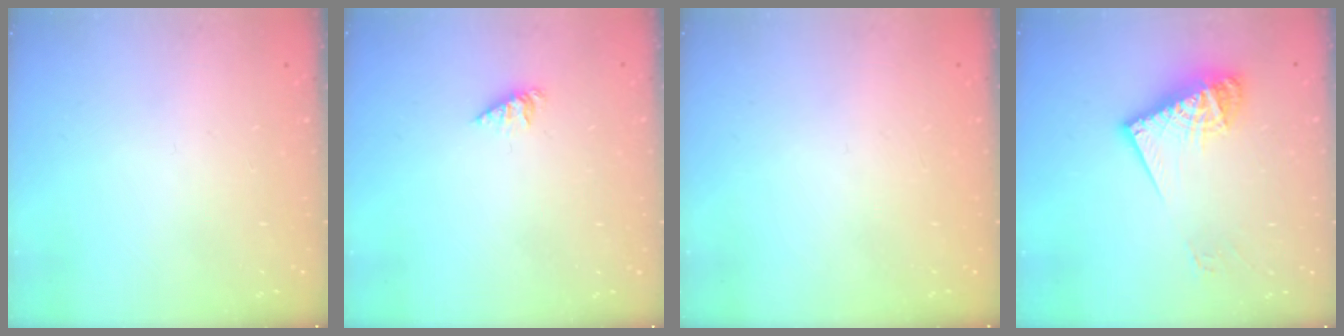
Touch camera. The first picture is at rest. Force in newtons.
{"total": 1.3, "press": 1.3, "slide": 0.2}
{"total": 0.0}
{"total": 14.3, "press": 14.1, "slide": 1.7}